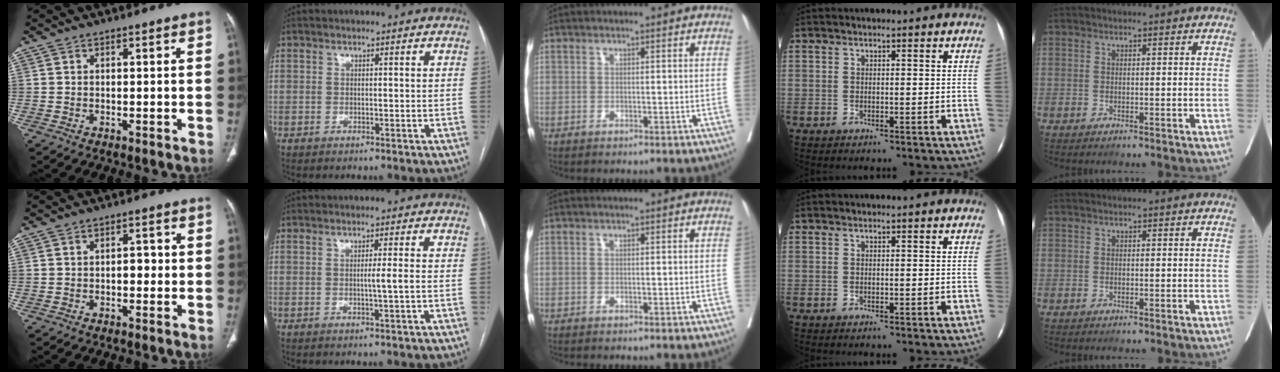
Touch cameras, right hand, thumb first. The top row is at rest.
{"thumb": {"total": 2.1, "force": [-0.3, 1.4, 1.6], "torque": [-0.009, 0.005, -0.010]}, "index": {"total": 2.0, "force": [-0.3, -0.8, 1.8], "torque": [-0.029, -0.001, -0.007]}}